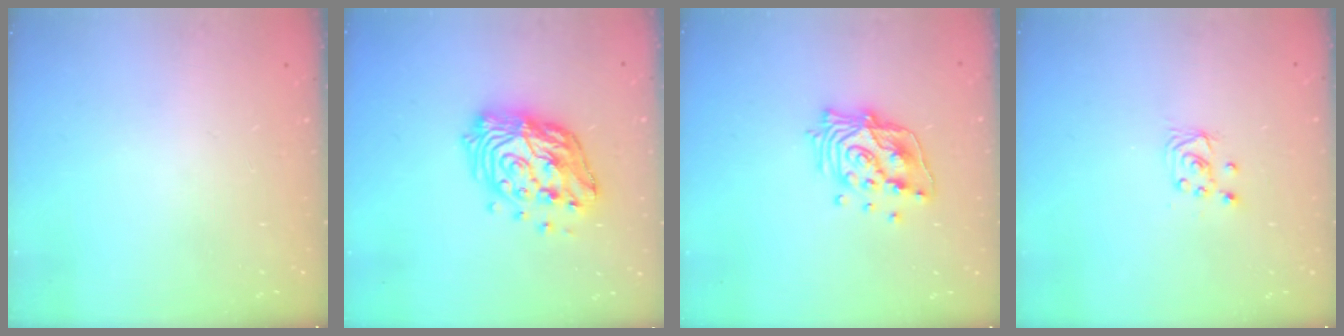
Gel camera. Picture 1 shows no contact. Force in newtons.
{"total": 17.1, "press": 17.0, "slide": 1.9}
{"total": 14.7, "press": 14.6, "slide": 1.3}
{"total": 3.4, "press": 3.4, "slide": 0.3}